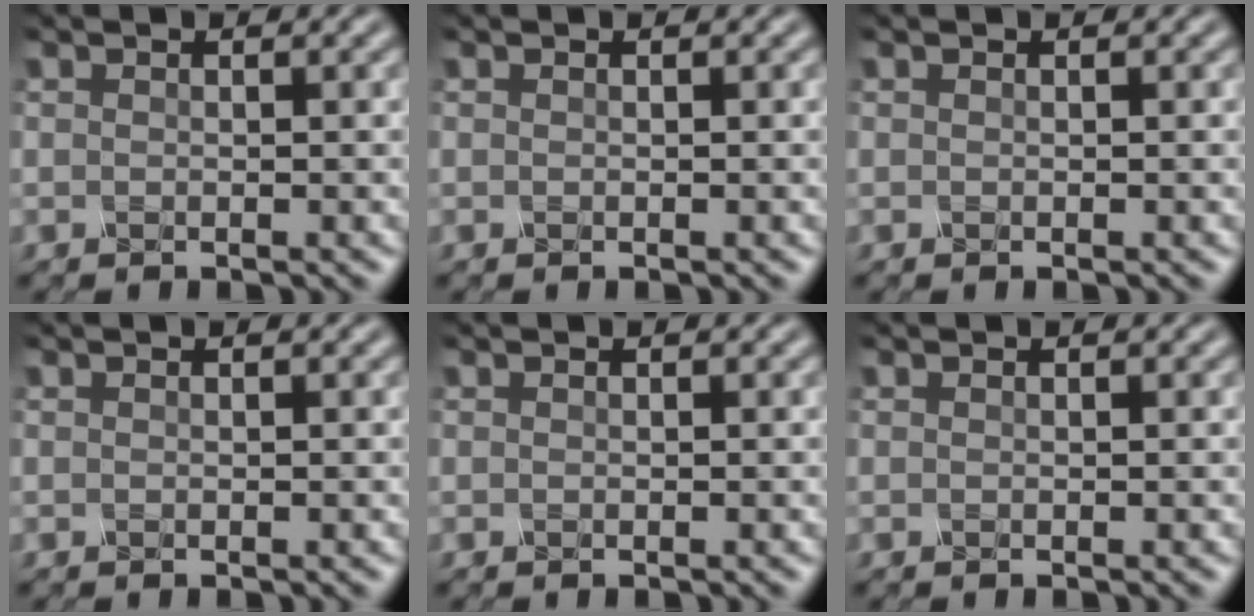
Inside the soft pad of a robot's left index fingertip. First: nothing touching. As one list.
[{"total": 0.0}, {"total": 0.0}, {"total": 0.0}, {"total": 0.0}, {"total": 0.0}]